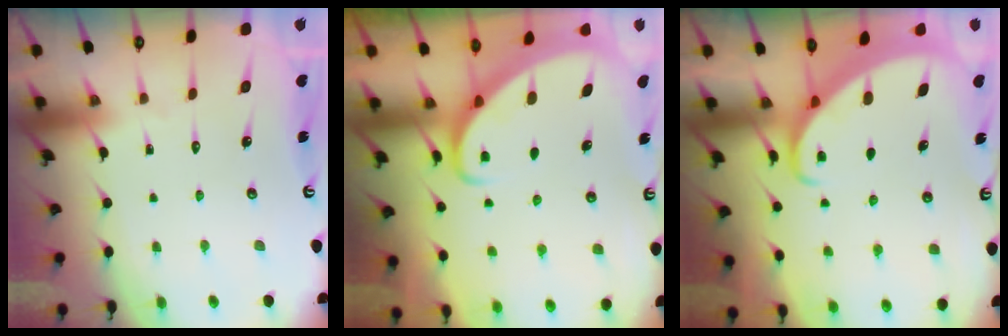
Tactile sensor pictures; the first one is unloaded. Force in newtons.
{"total": 4.0, "press": 3.9, "slide": 0.3}
{"total": 2.7, "press": 2.7, "slide": 0.3}